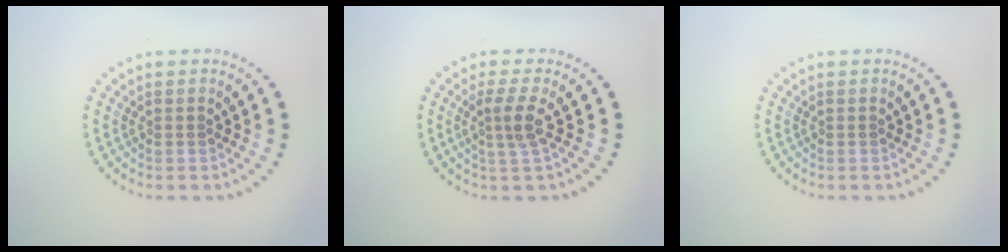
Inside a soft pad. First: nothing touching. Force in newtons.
{"total": 2.5, "press": 1.9, "slide": 1.5}
{"total": 0.0}